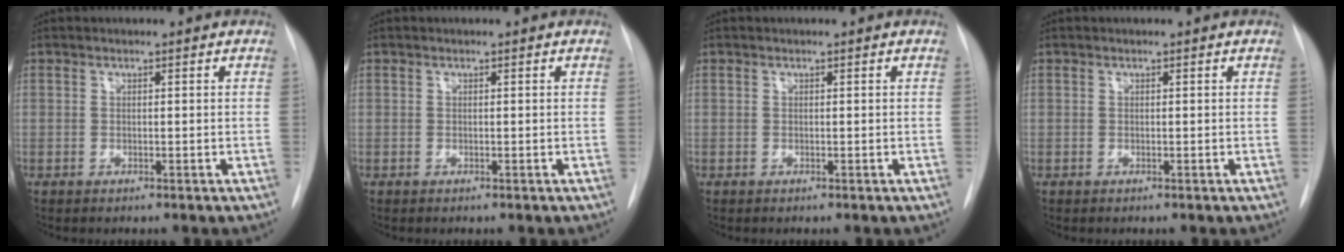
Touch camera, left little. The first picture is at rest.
{"total": 0.0}
{"total": 0.0}
{"total": 0.0}